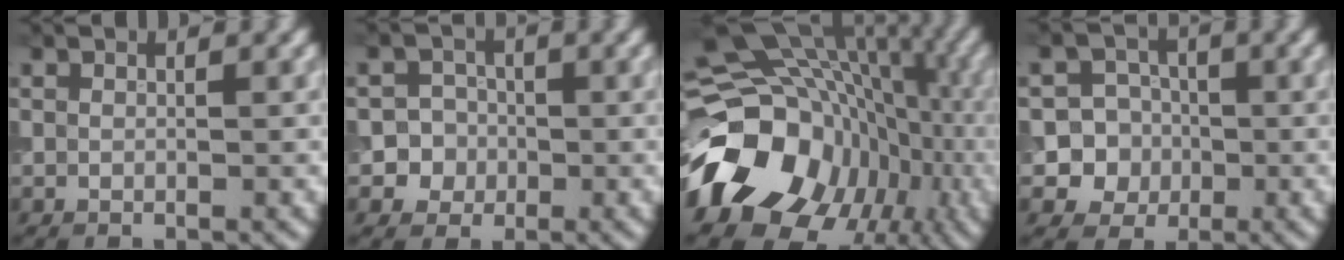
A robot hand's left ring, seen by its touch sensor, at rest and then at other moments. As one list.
[{"total": 4.0, "force": [-0.9, 3.9, 0.5], "torque": [0.024, 0.014, -0.033]}, {"total": 18.6, "force": [-5.3, 14.8, 10.1], "torque": [-0.185, 0.001, -0.077]}, {"total": 6.9, "force": [-1.2, 6.7, 1.2], "torque": [-0.002, 0.019, -0.043]}]